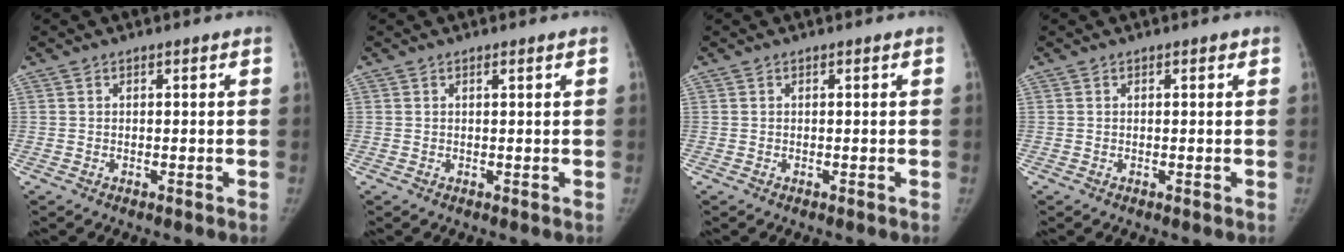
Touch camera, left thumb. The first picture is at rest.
{"total": 0.6, "force": [0.4, 0.0, 0.5], "torque": [-0.009, -0.001, 0.008]}
{"total": 0.0}
{"total": 0.5, "force": [0.3, 0.2, 0.4], "torque": [-0.006, -0.001, 0.004]}